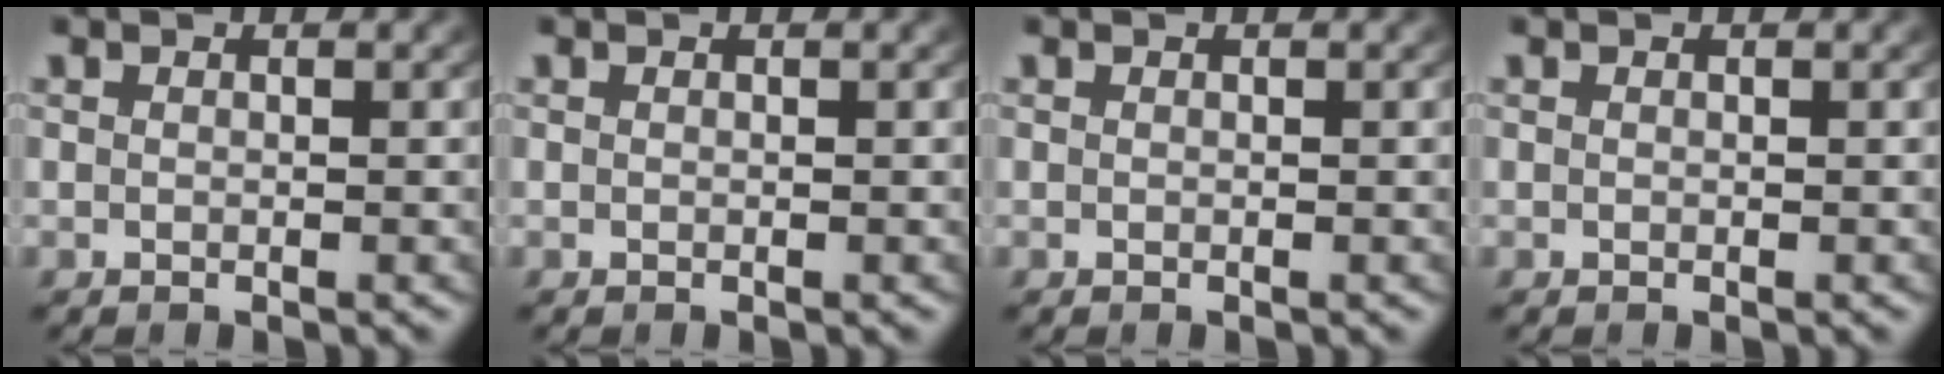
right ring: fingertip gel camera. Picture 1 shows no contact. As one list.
[{"total": 0.0}, {"total": 0.0}, {"total": 0.0}]